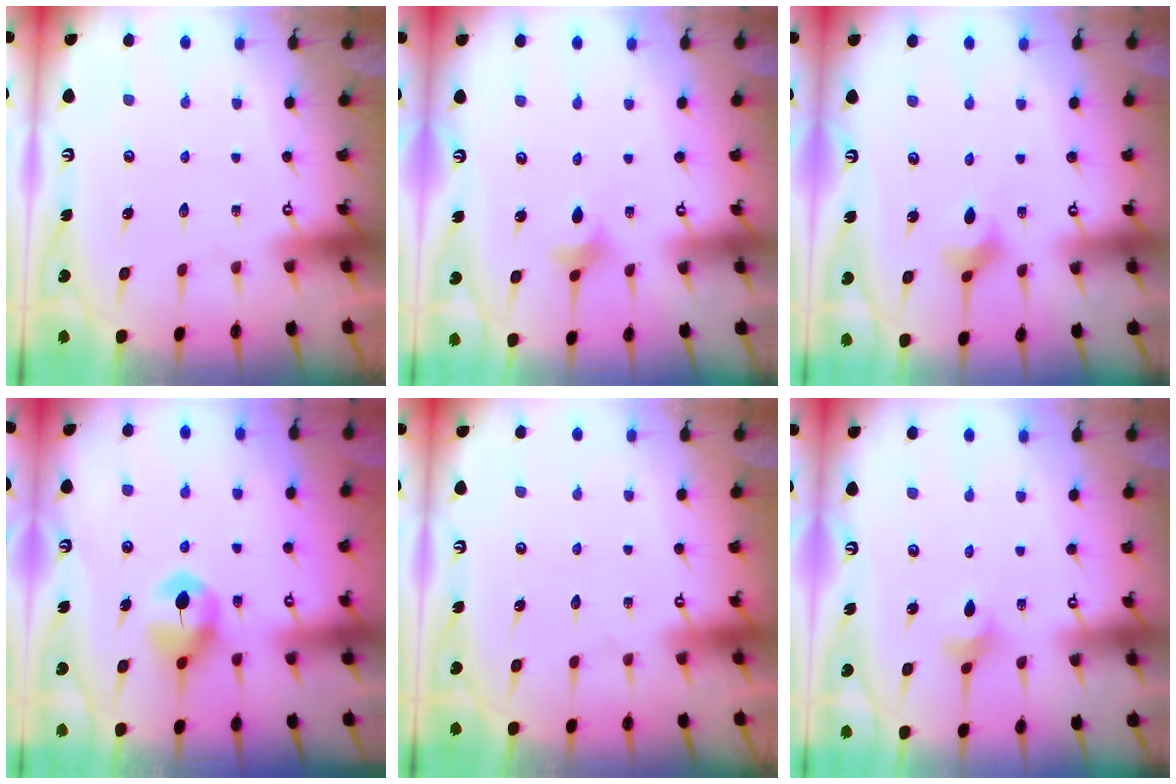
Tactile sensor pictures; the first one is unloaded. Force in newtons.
{"total": 3.3, "press": 3.3, "slide": 0.5}
{"total": 3.4, "press": 3.4, "slide": 0.6}
{"total": 7.3, "press": 7.3, "slide": 0.6}
{"total": 0.0}
{"total": 3.3, "press": 3.2, "slide": 0.8}